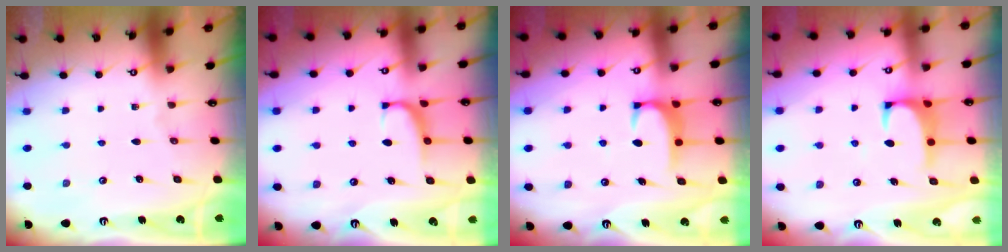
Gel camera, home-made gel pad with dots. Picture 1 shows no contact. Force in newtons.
{"total": 0.7, "press": 0.0, "slide": 0.7}
{"total": 2.0, "press": 2.0, "slide": 0.5}
{"total": 1.3, "press": 1.2, "slide": 0.5}